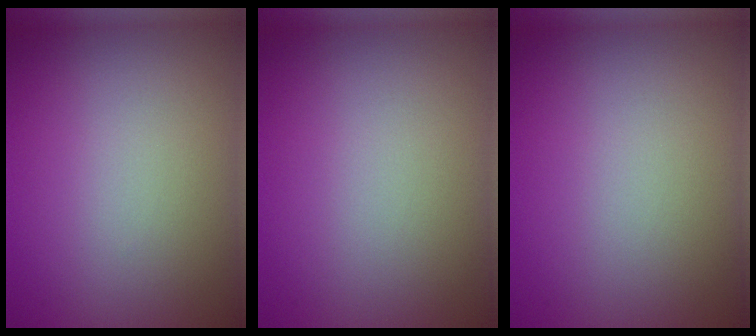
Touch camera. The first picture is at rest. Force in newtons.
{"total": 0.0}
{"total": 0.0}